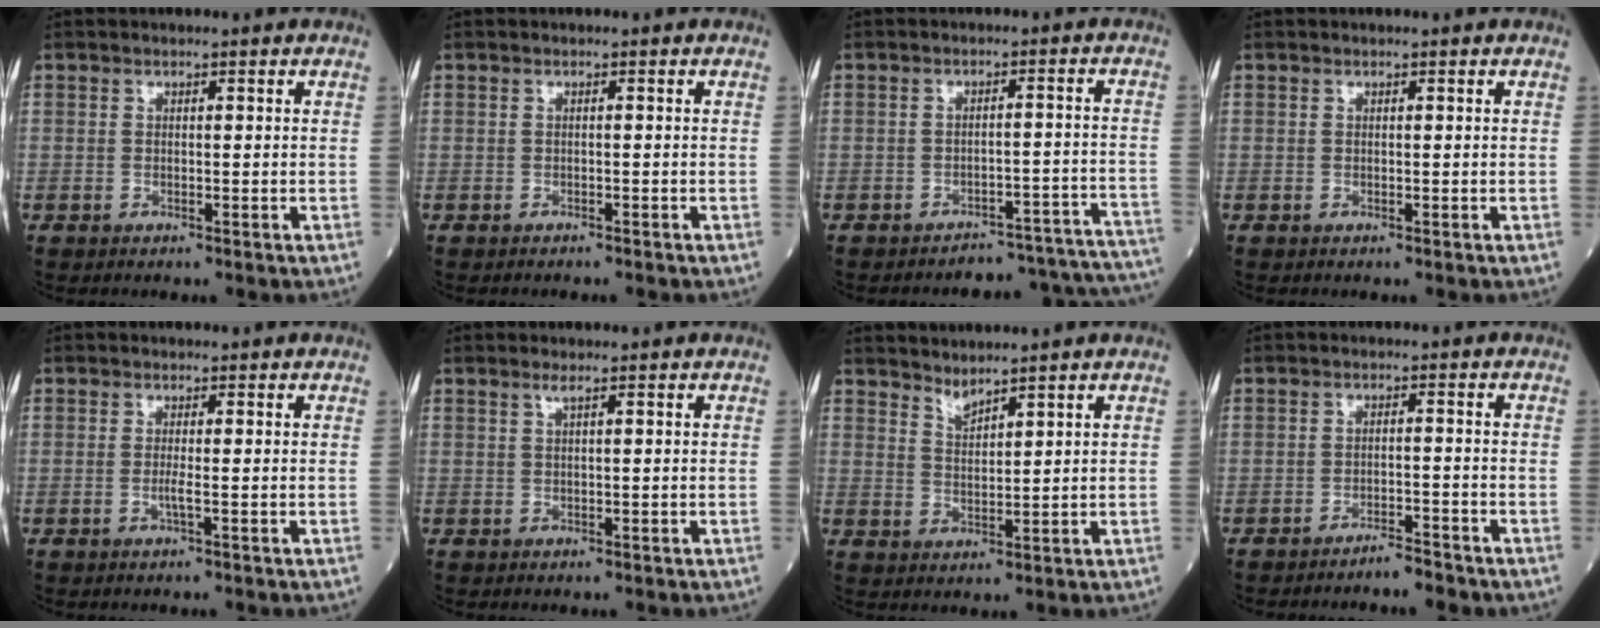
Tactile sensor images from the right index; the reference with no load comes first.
{"total": 1.0, "force": [-0.9, 0.1, 0.4], "torque": [-0.010, -0.002, -0.011]}
{"total": 14.1, "force": [-14.0, 1.5, 0.5], "torque": [0.029, 0.040, -0.160]}
{"total": 0.0}
{"total": 1.1, "force": [-0.3, -0.3, 1.0], "torque": [-0.022, -0.002, -0.009]}
{"total": 0.8, "force": [0.5, -0.1, 0.7], "torque": [-0.021, 0.004, 0.012]}
{"total": 2.5, "force": [2.4, 0.0, 0.6], "torque": [-0.011, -0.005, 0.049]}
{"total": 2.9, "force": [-2.8, 0.2, 1.0], "torque": [-0.016, -0.003, -0.042]}